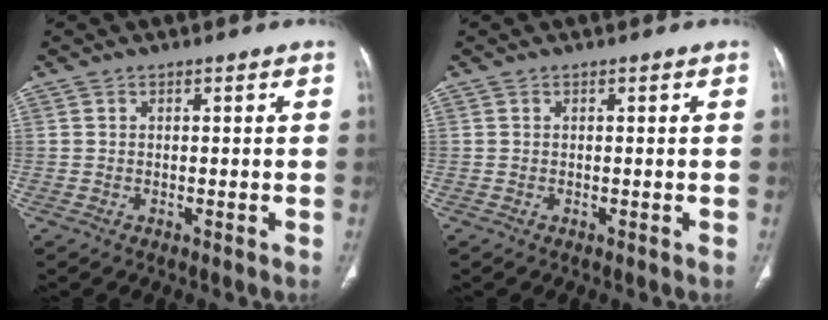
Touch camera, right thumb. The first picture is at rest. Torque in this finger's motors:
{"motor_torque": [-0.02, -0.23, 0.57, -0.11, -0.02]}